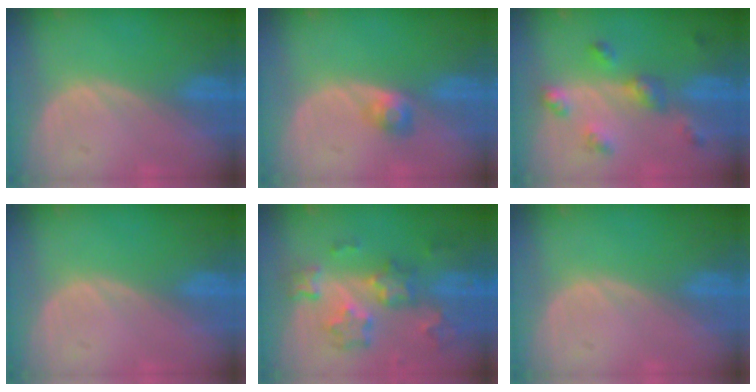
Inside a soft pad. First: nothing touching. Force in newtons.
{"total": 2.4, "press": 2.3, "slide": 0.7}
{"total": 5.2, "press": 5.2, "slide": 0.2}
{"total": 0.0}
{"total": 9.2, "press": 8.1, "slide": 4.4}
{"total": 0.0}